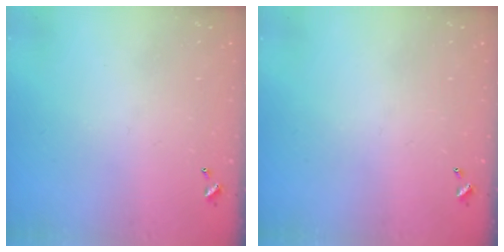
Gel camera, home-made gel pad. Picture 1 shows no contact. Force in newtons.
{"total": 0.0}